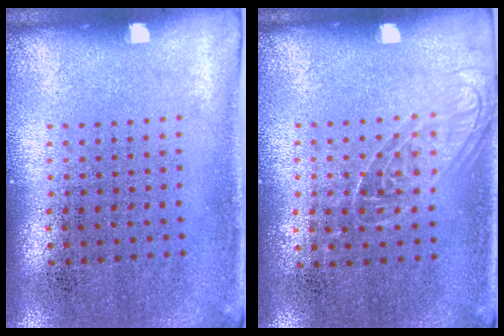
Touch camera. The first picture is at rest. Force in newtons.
{"total": 1.1, "press": 0.9, "slide": 0.5}